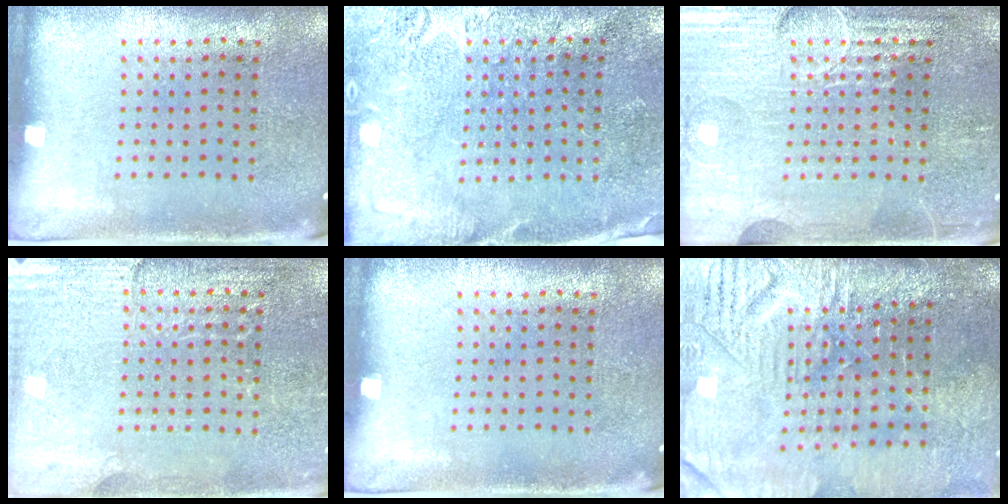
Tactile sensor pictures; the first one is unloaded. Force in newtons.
{"total": 2.7, "press": 2.7, "slide": 0.7}
{"total": 4.0, "press": 4.0, "slide": 0.5}
{"total": 2.9, "press": 2.9, "slide": 0.3}
{"total": 0.0}
{"total": 4.8, "press": 4.1, "slide": 2.5}